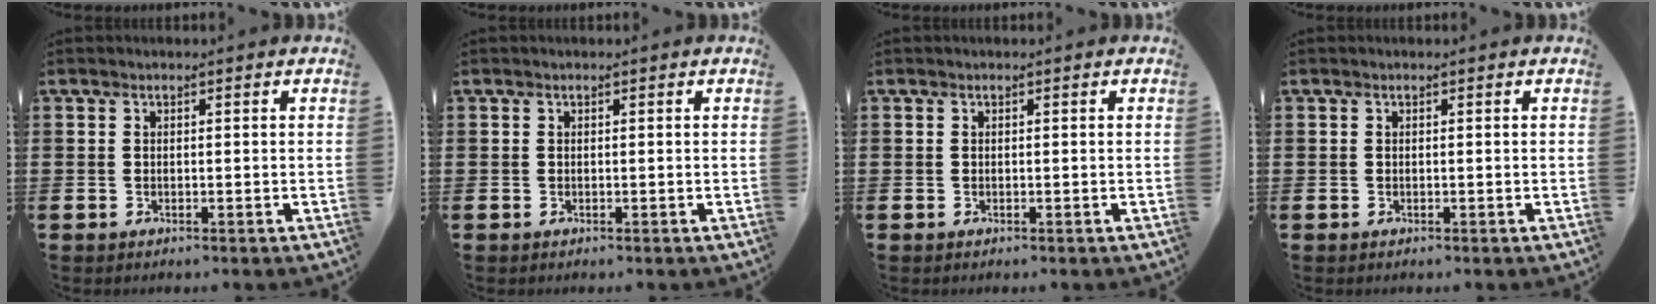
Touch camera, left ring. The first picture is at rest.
{"total": 0.0}
{"total": 0.0}
{"total": 0.0}